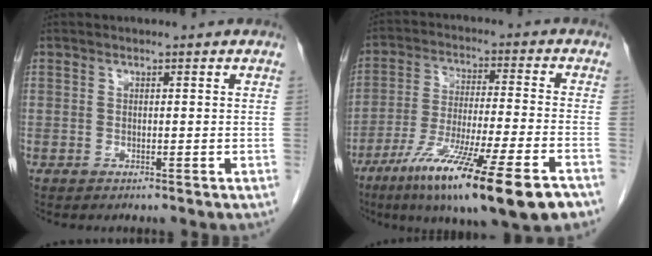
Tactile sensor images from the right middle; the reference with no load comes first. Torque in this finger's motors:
{"motor_torque": [1.43, -0.71, 0.41, 0.21]}